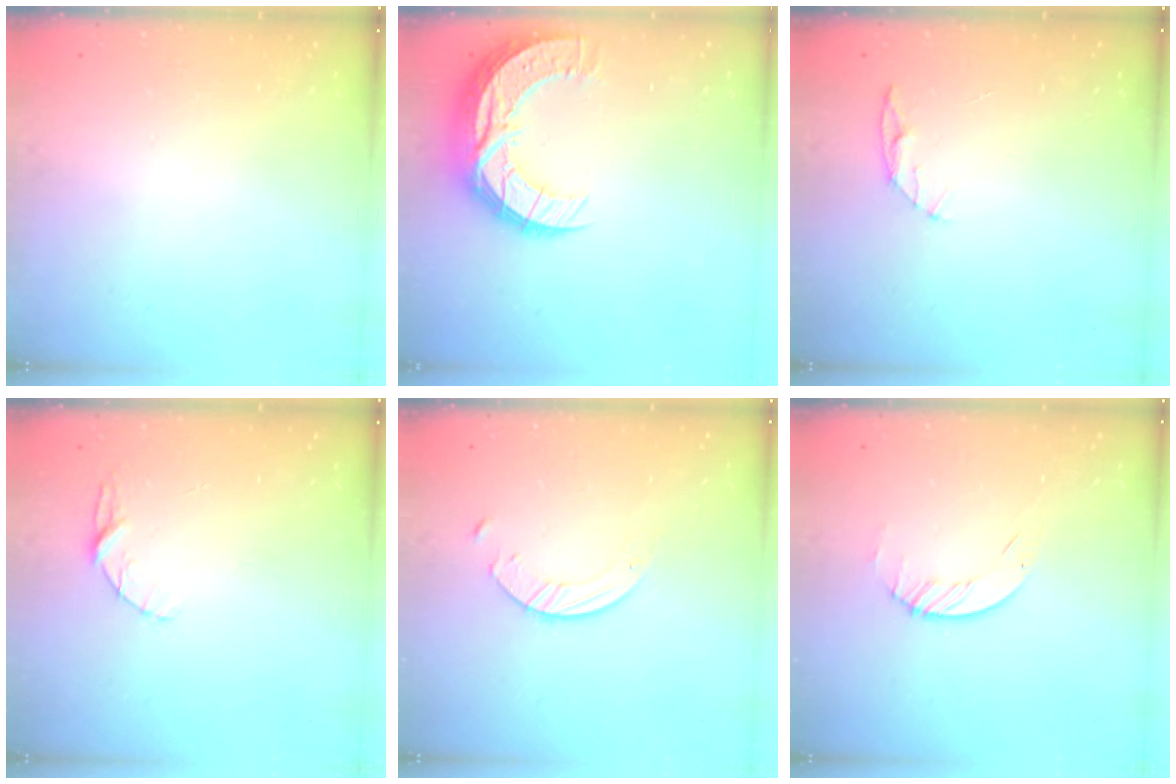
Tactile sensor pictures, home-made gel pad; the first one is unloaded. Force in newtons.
{"total": 15.3, "press": 15.3, "slide": 1.1}
{"total": 5.7, "press": 5.6, "slide": 0.7}
{"total": 4.0, "press": 3.9, "slide": 0.4}
{"total": 1.4, "press": 1.4, "slide": 0.2}
{"total": 1.9, "press": 1.9, "slide": 0.2}